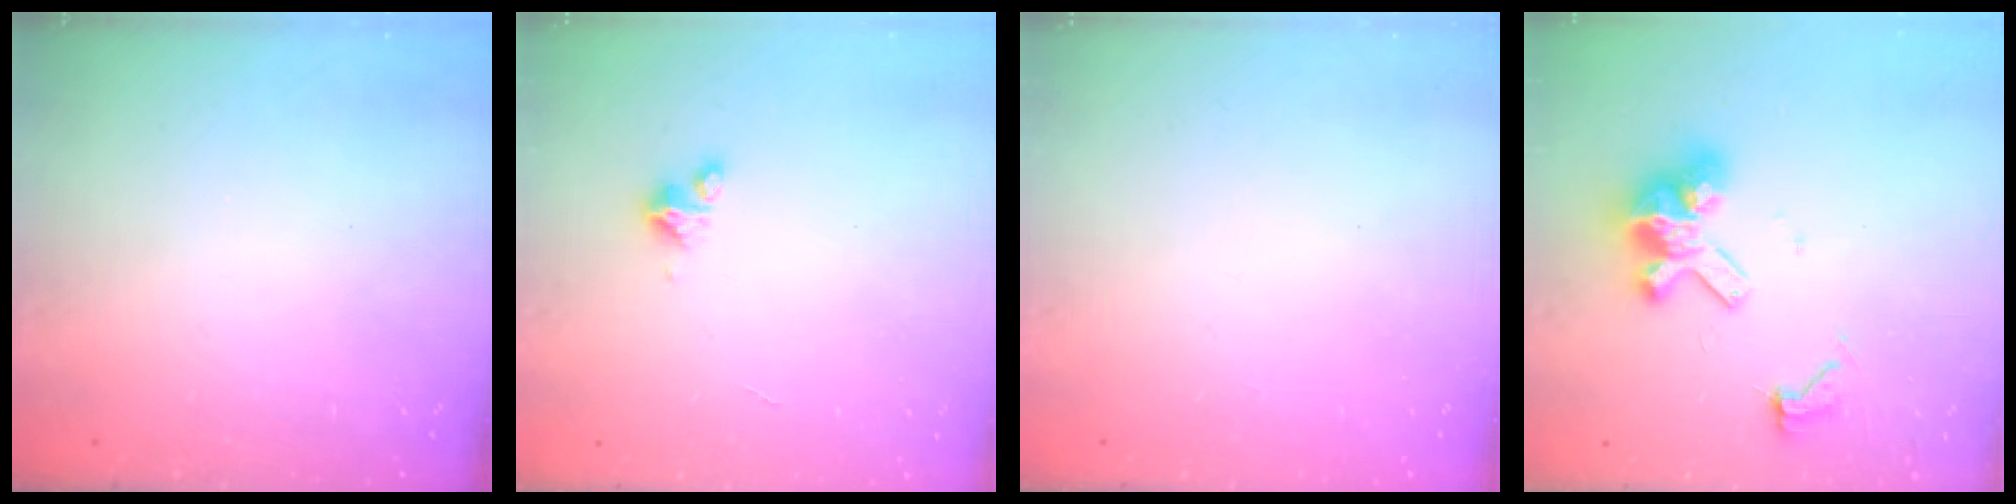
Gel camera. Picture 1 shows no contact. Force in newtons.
{"total": 2.0, "press": 2.0, "slide": 0.3}
{"total": 0.0}
{"total": 11.0, "press": 10.9, "slide": 1.4}